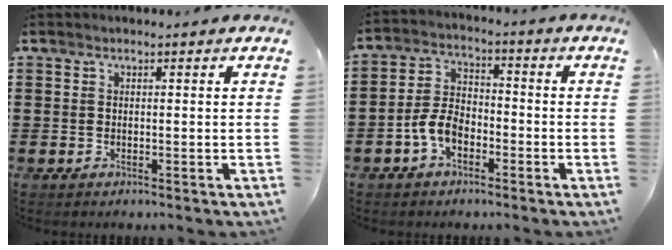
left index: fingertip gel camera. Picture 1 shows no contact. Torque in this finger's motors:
{"motor_torque": [1.34, 0.58, 0.57, 0.14]}